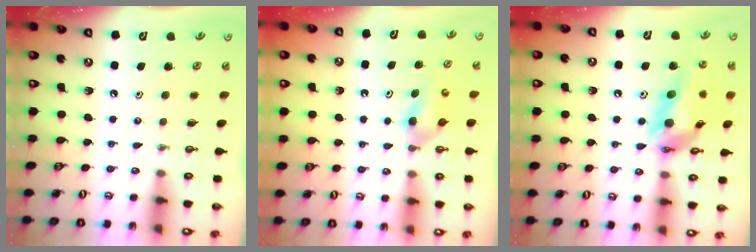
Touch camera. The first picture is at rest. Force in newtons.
{"total": 4.2, "press": 3.8, "slide": 1.8}
{"total": 15.7, "press": 15.6, "slide": 2.0}